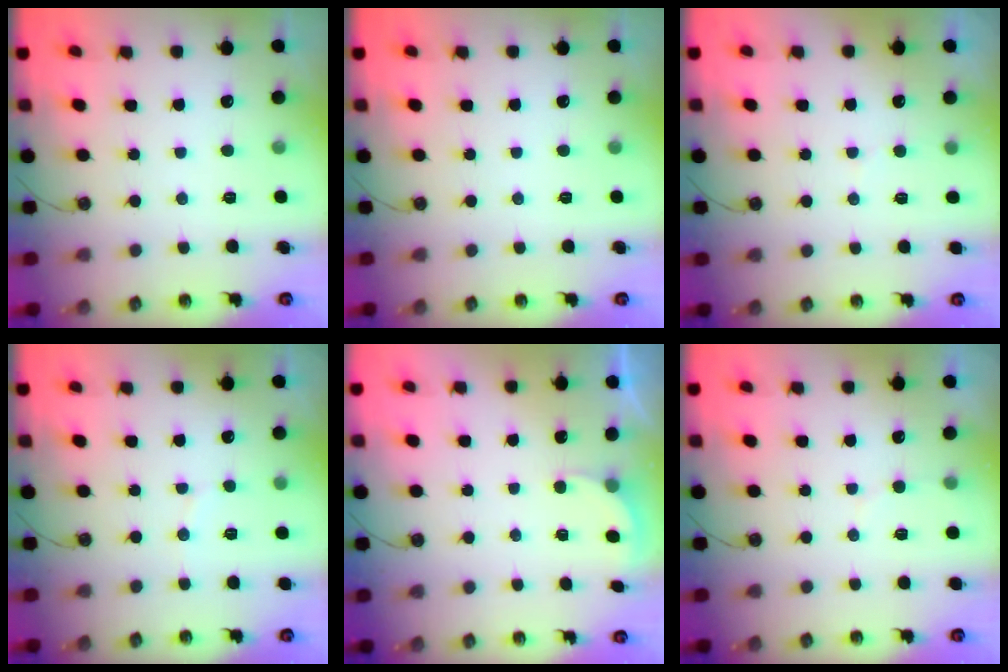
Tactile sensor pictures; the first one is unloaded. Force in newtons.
{"total": 0.0}
{"total": 4.5, "press": 4.5, "slide": 0.4}
{"total": 3.7, "press": 3.5, "slide": 1.3}
{"total": 2.3, "press": 2.1, "slide": 0.8}
{"total": 2.5, "press": 2.5, "slide": 0.1}